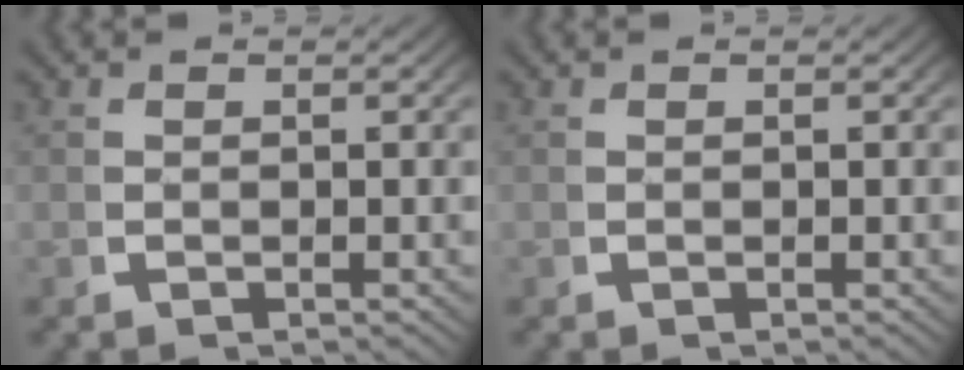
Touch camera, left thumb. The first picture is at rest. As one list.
[{"total": 0.0}]